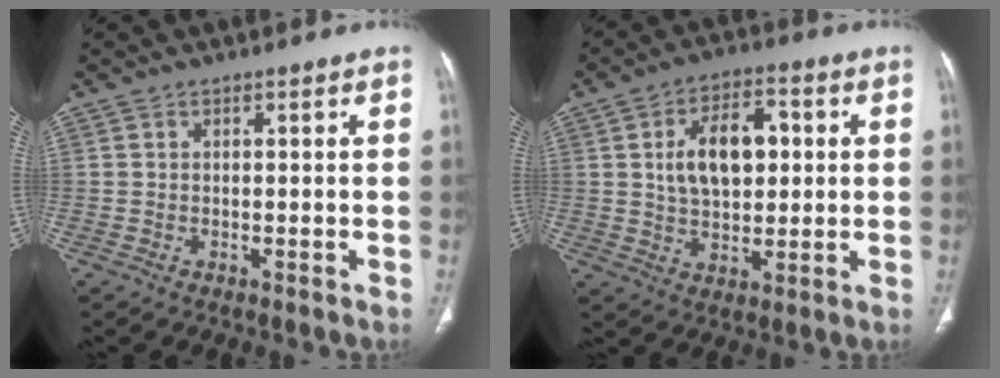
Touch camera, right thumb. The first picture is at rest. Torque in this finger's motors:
{"motor_torque": [0.12, 0.18, 0.39, -0.15, 0.21]}